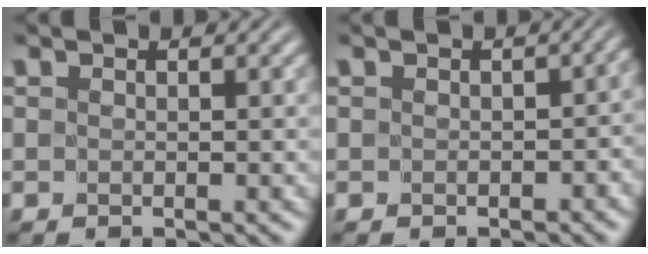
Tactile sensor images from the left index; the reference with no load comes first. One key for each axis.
{"total": 2.3, "fx": -0.6, "fy": 1.6, "fz": 1.5, "tx": 0.003, "ty": -0.001, "tz": 0.001}